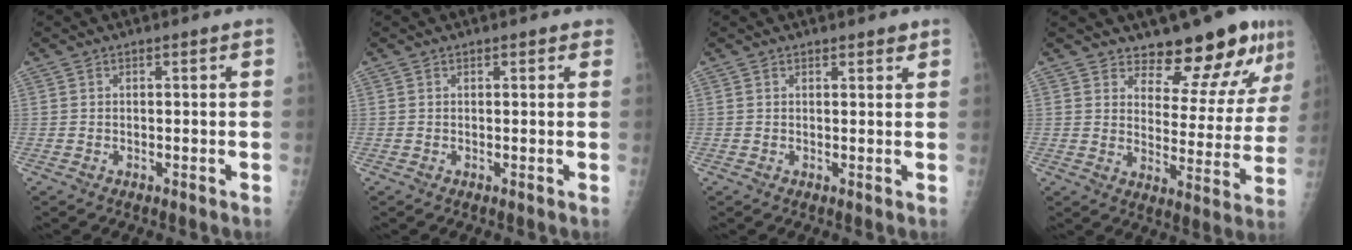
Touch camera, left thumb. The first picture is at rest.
{"total": 1.2, "force": [0.9, 0.6, 0.7], "torque": [-0.003, -0.002, 0.007]}
{"total": 1.7, "force": [1.3, 0.7, 0.9], "torque": [-0.003, -0.007, 0.015]}
{"total": 13.2, "force": [10.8, 4.5, 6.2], "torque": [-0.042, -0.092, 0.147]}